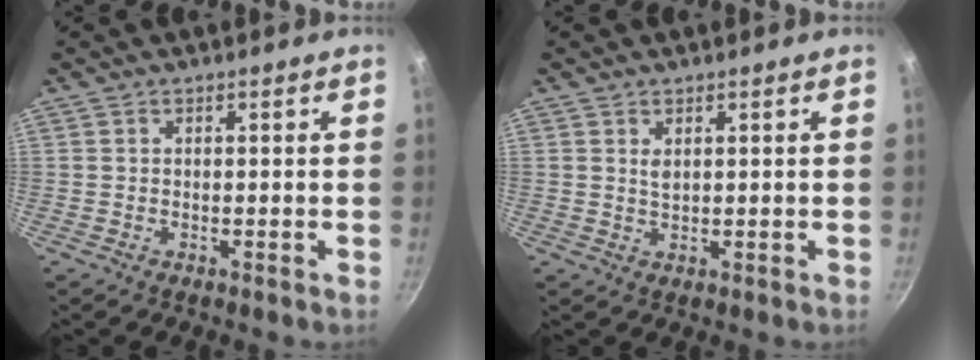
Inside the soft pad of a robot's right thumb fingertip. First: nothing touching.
{"total": 1.7, "force": [0.8, 0.9, 1.2], "torque": [-0.021, -0.004, 0.015]}